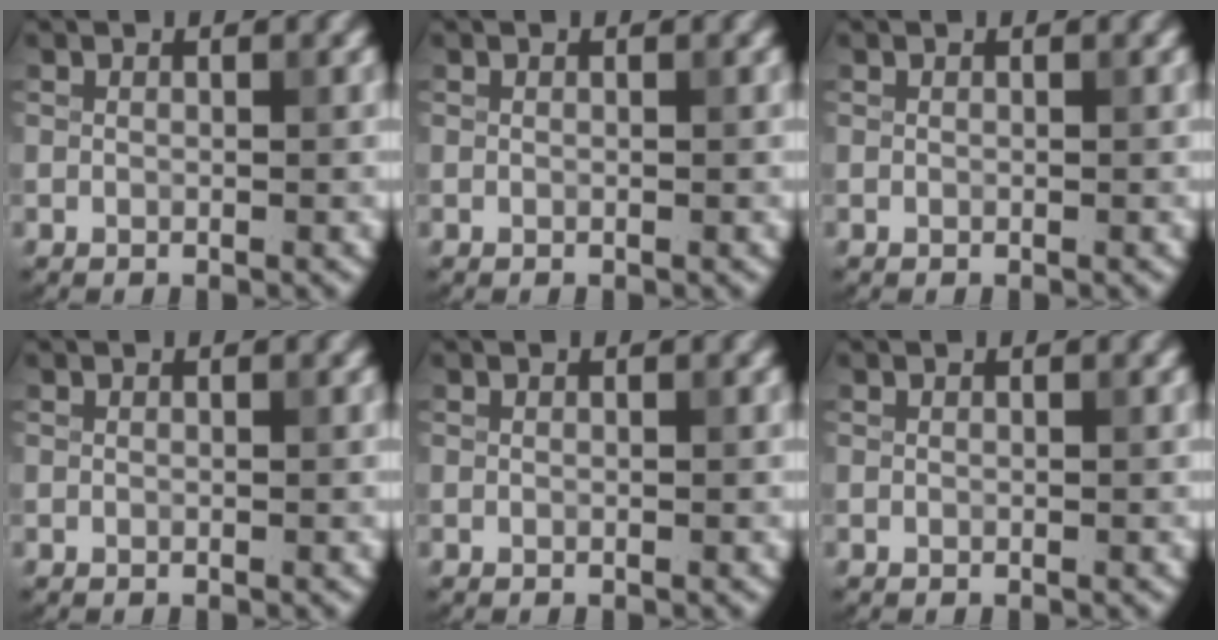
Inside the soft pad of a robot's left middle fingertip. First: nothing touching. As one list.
[{"total": 0.0}, {"total": 0.0}, {"total": 0.0}, {"total": 0.0}, {"total": 0.0}]